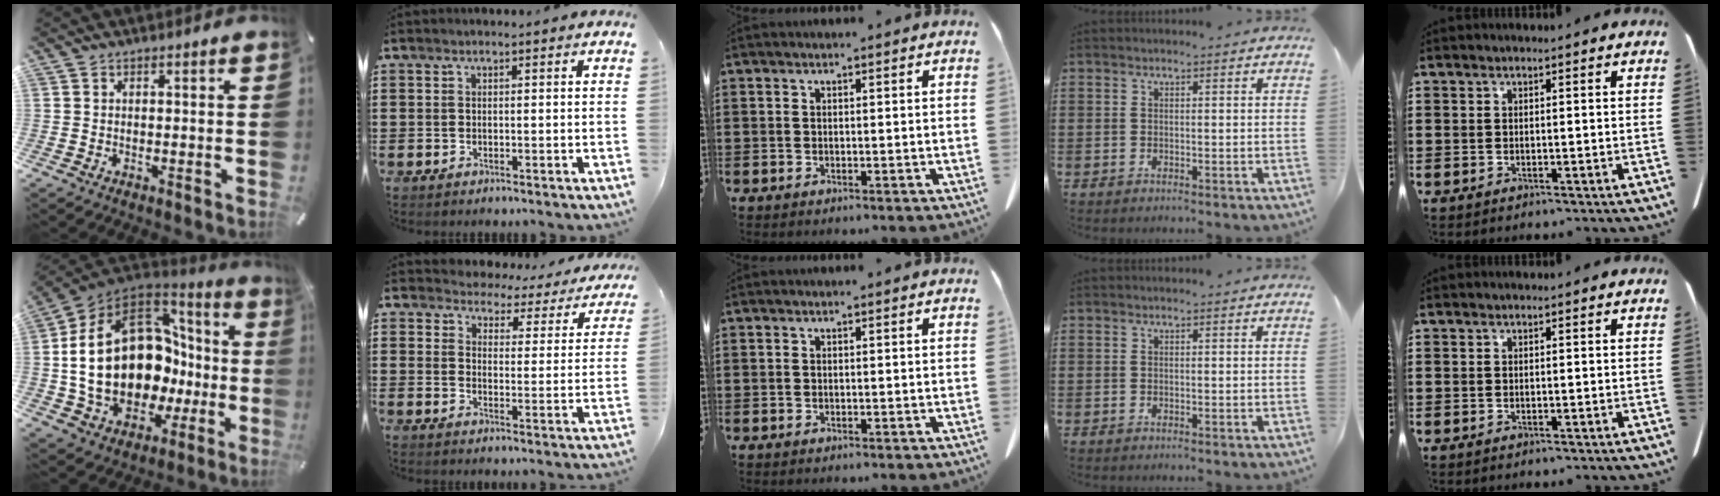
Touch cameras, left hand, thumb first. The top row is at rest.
{"thumb": {"total": 25.9, "force": [1.2, 18.0, 18.5], "torque": [-0.367, -0.032, 0.051]}, "index": {"total": 3.2, "force": [3.1, 0.7, -0.4], "torque": [-0.018, -0.029, 0.048]}}